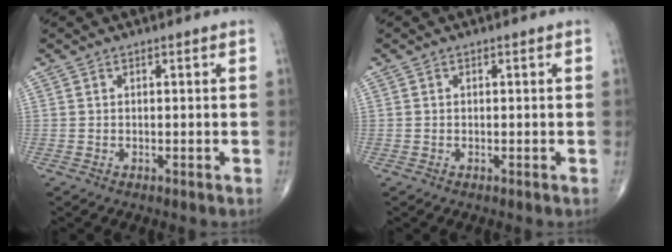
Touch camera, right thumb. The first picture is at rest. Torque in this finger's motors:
{"motor_torque": [-0.06, -0.07, -0.20, -0.20, -0.03]}